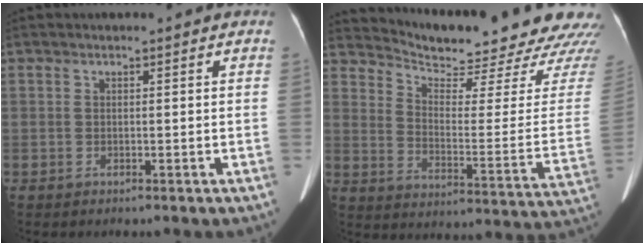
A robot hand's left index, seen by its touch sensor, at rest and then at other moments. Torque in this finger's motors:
{"motor_torque": [0.60, -1.54, 0.05, 0.00]}